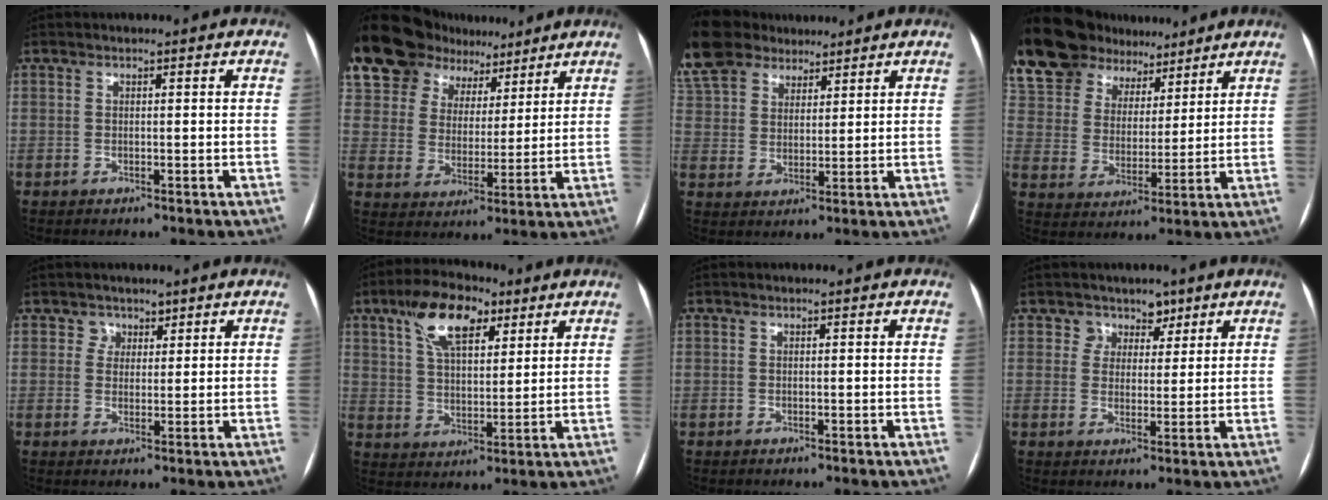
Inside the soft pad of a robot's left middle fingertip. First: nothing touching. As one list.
[{"total": 16.4, "force": [12.4, 9.5, 5.2], "torque": [-0.118, 0.042, 0.214]}, {"total": 13.5, "force": [10.7, 6.9, 4.5], "torque": [-0.120, 0.039, 0.200]}, {"total": 17.7, "force": [14.3, 8.5, 6.2], "torque": [-0.144, 0.043, 0.258]}, {"total": 2.3, "force": [1.5, 1.7, -0.3], "torque": [0.012, 0.001, 0.019]}, {"total": 11.2, "force": [6.3, 4.7, 7.9], "torque": [-0.149, 0.024, 0.117]}, {"total": 0.0}, {"total": 3.9, "force": [2.7, 2.8, -0.4], "torque": [0.018, 0.002, 0.037]}]